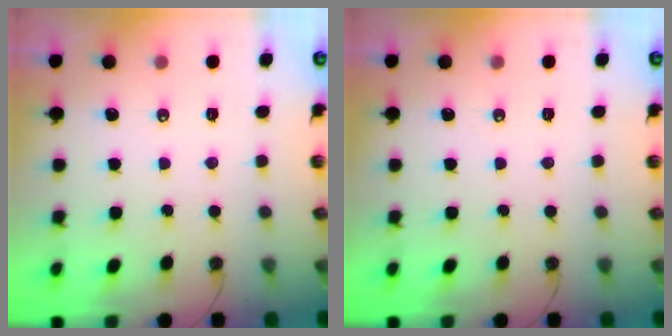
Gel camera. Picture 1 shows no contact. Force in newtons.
{"total": 0.0}